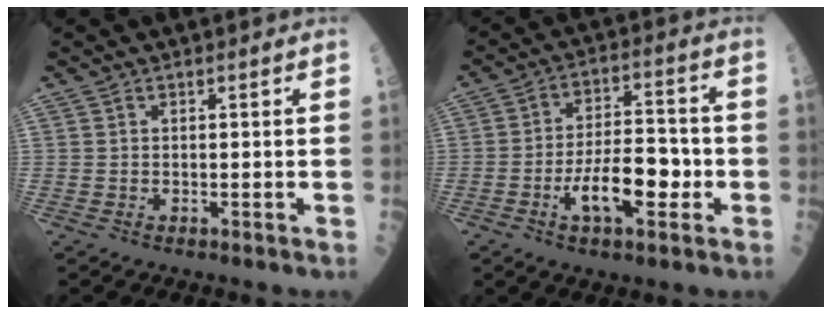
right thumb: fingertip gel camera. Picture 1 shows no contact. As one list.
[{"total": 12.6, "force": [-3.8, 5.6, 10.7], "torque": [-0.163, 0.029, -0.062]}]